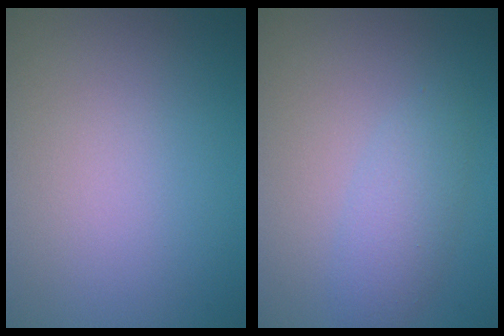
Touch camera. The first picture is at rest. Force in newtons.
{"total": 2.4, "press": 2.4, "slide": 0.1}